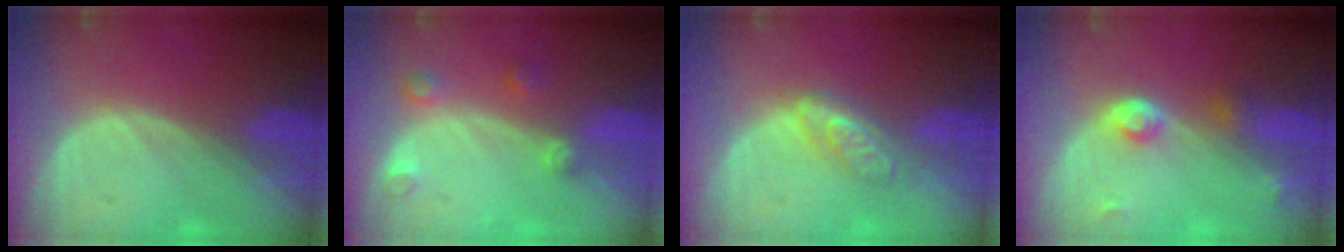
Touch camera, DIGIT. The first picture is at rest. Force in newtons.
{"total": 3.3, "press": 3.0, "slide": 1.2}
{"total": 4.5, "press": 4.2, "slide": 1.8}
{"total": 3.8, "press": 3.6, "slide": 1.2}